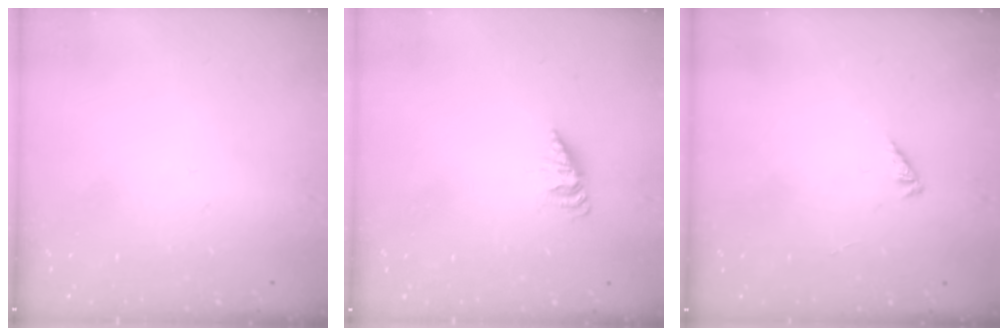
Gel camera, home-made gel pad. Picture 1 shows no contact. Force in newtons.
{"total": 2.5, "press": 2.4, "slide": 0.4}
{"total": 0.0}